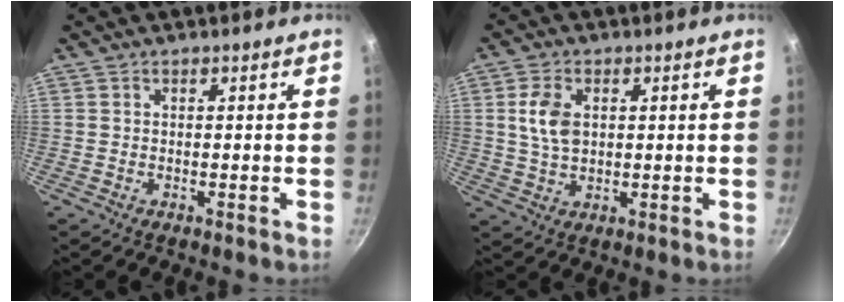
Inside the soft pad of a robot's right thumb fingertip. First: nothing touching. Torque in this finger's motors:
{"motor_torque": [-0.03, 0.42, 0.48, 0.36, 0.00]}